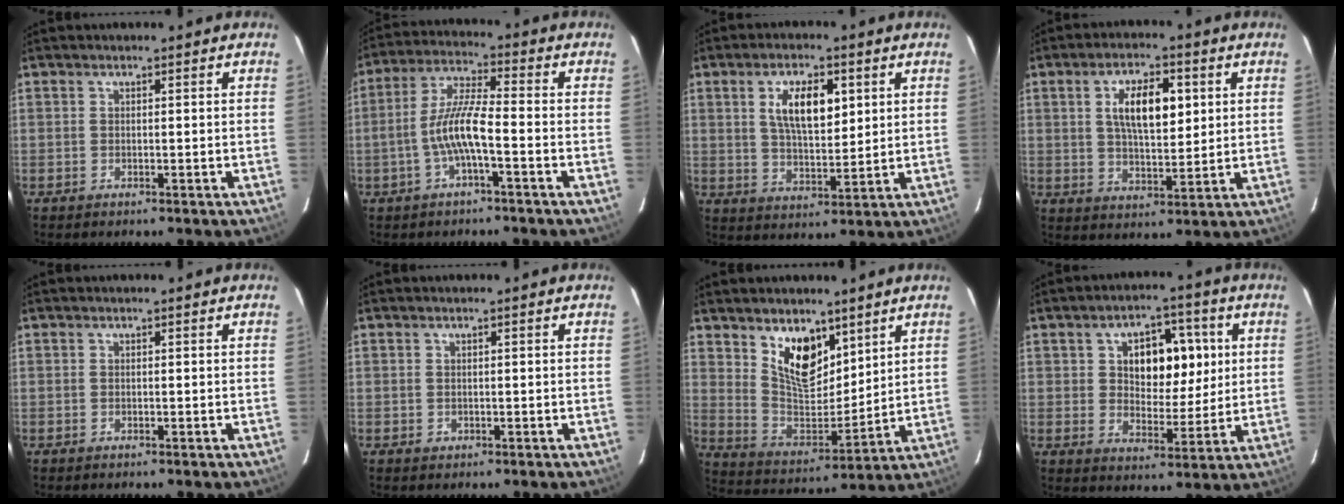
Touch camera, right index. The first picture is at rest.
{"total": 8.4, "force": [-2.7, 1.1, 7.8], "torque": [-0.168, 0.009, -0.050]}
{"total": 9.5, "force": [3.3, 4.0, 8.0], "torque": [-0.144, 0.007, 0.062]}
{"total": 10.1, "force": [2.8, 4.1, 8.7], "torque": [-0.155, 0.010, 0.052]}
{"total": 0.0}
{"total": 0.9, "force": [-0.1, 0.9, 0.1], "torque": [0.003, 0.000, 0.000]}
{"total": 12.3, "force": [7.4, 6.3, 7.5], "torque": [-0.131, -0.008, 0.147]}
{"total": 11.1, "force": [2.8, 7.0, 8.2], "torque": [-0.132, 0.016, 0.048]}